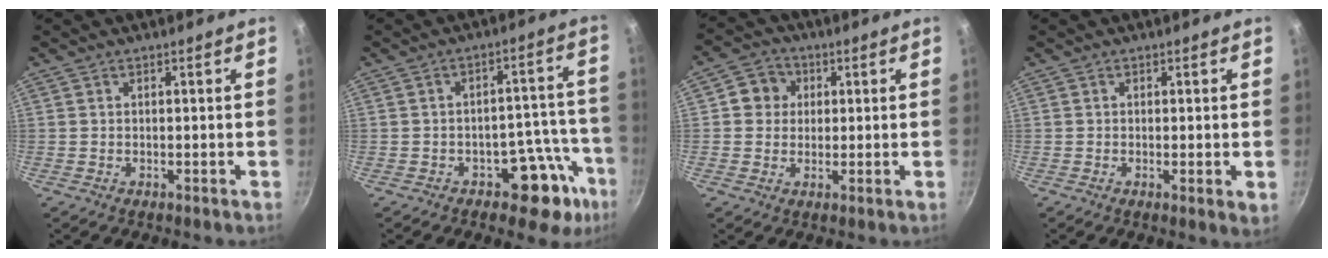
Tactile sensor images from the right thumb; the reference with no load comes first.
{"total": 10.8, "force": [-5.9, 5.7, 7.0], "torque": [-0.038, 0.055, -0.072]}
{"total": 6.1, "force": [1.1, 5.6, 2.0], "torque": [-0.006, 0.007, 0.010]}
{"total": 2.4, "force": [-0.2, 0.4, 2.4], "torque": [-0.041, -0.010, -0.007]}